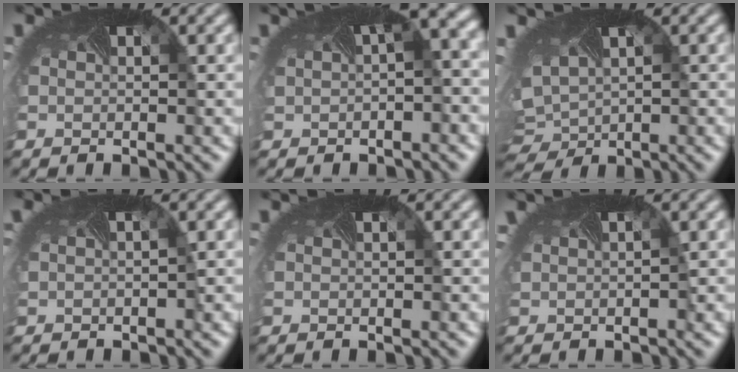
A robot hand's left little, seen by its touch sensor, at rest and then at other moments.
{"total": 8.0, "force": [2.4, 3.1, 6.9], "torque": [-0.129, 0.008, 0.053]}
{"total": 4.9, "force": [0.5, 3.5, 3.5], "torque": [-0.085, -0.013, 0.026]}
{"total": 1.6, "force": [0.3, 0.9, 1.3], "torque": [-0.011, 0.010, 0.001]}
{"total": 0.0}
{"total": 1.9, "force": [0.8, 1.0, 1.4], "torque": [-0.029, 0.005, 0.009]}